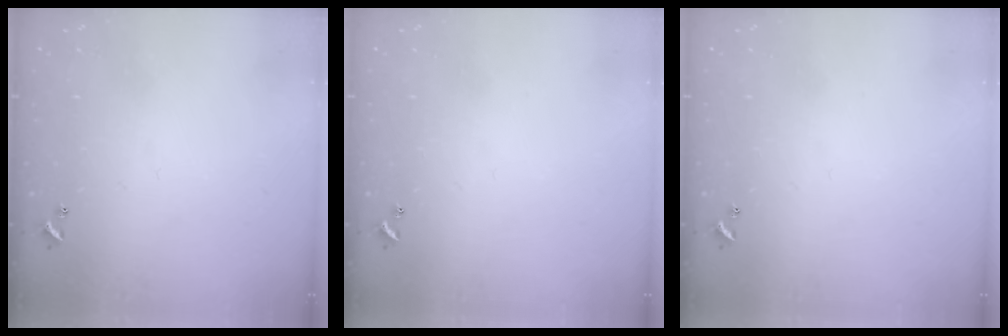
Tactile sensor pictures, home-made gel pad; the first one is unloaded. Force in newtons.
{"total": 0.0}
{"total": 0.0}